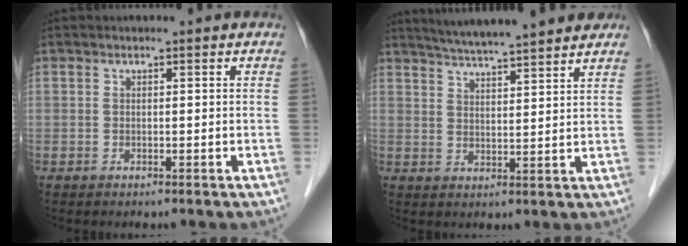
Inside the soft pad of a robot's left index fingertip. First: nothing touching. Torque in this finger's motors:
{"motor_torque": [0.50, -0.44, 0.42, 0.08]}